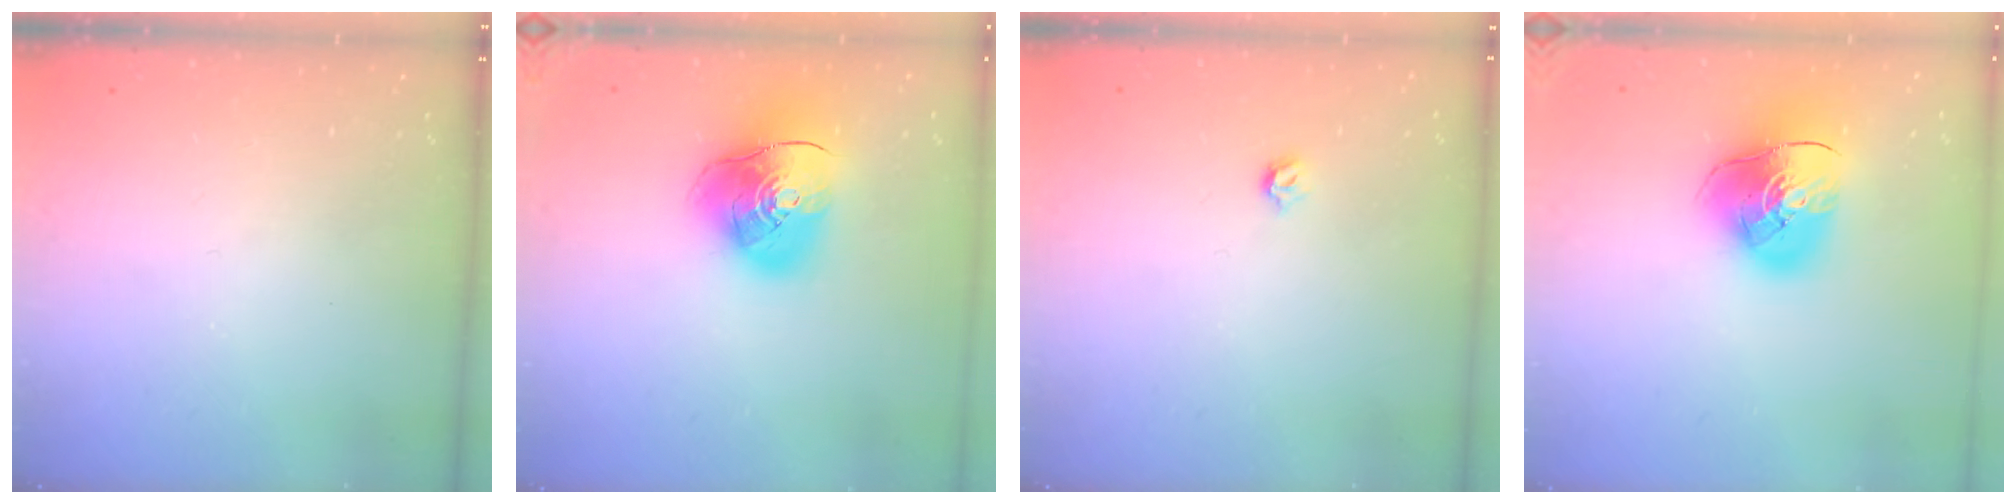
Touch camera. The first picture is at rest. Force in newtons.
{"total": 15.1, "press": 14.9, "slide": 2.2}
{"total": 3.1, "press": 3.0, "slide": 0.8}
{"total": 12.9, "press": 12.8, "slide": 1.8}